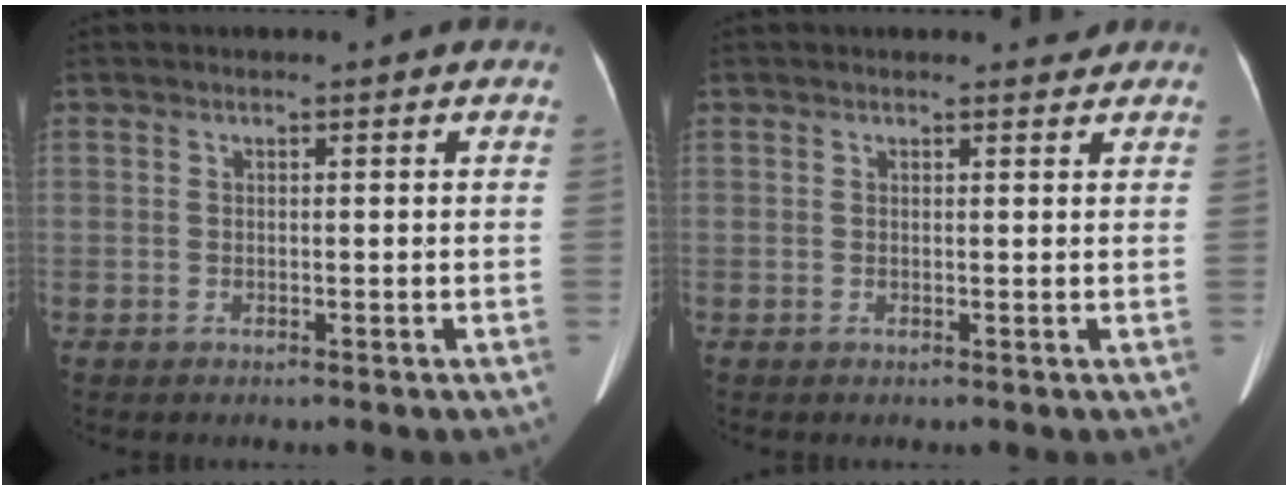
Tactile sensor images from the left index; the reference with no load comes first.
{"total": 1.2, "force": [1.2, 0.3, 0.1], "torque": [-0.007, -0.002, 0.013]}